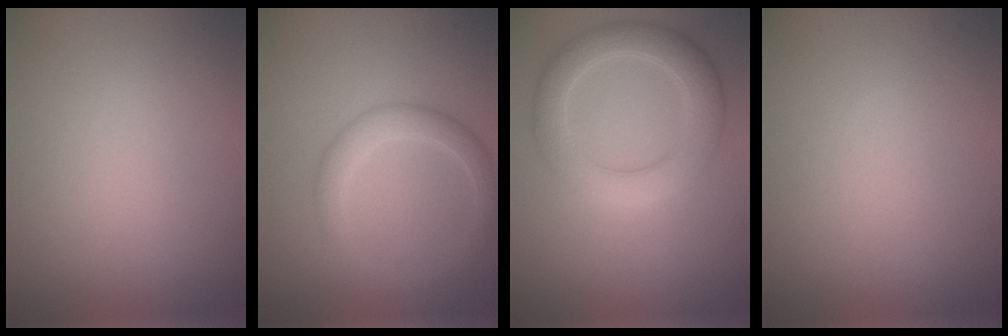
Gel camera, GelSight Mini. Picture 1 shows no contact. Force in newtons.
{"total": 2.7, "press": 2.7, "slide": 0.1}
{"total": 4.5, "press": 4.5, "slide": 0.1}
{"total": 0.0}